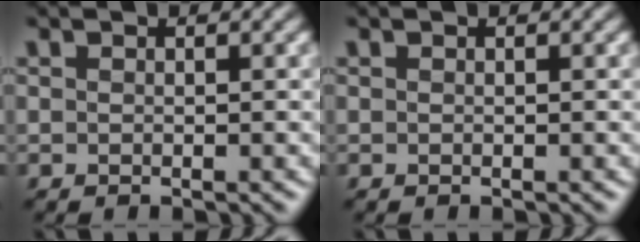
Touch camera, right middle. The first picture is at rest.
{"total": 0.0}